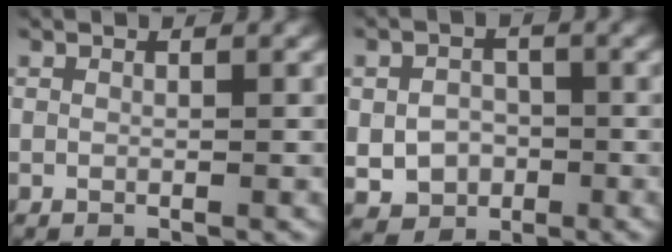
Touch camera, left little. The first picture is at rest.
{"total": 4.0, "force": [-0.8, 3.3, 2.1], "torque": [-0.043, -0.006, -0.014]}